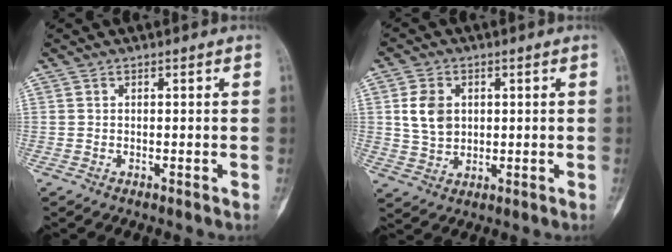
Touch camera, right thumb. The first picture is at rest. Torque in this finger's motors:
{"motor_torque": [1.16, 0.24, 0.53, -0.60, 0.05]}